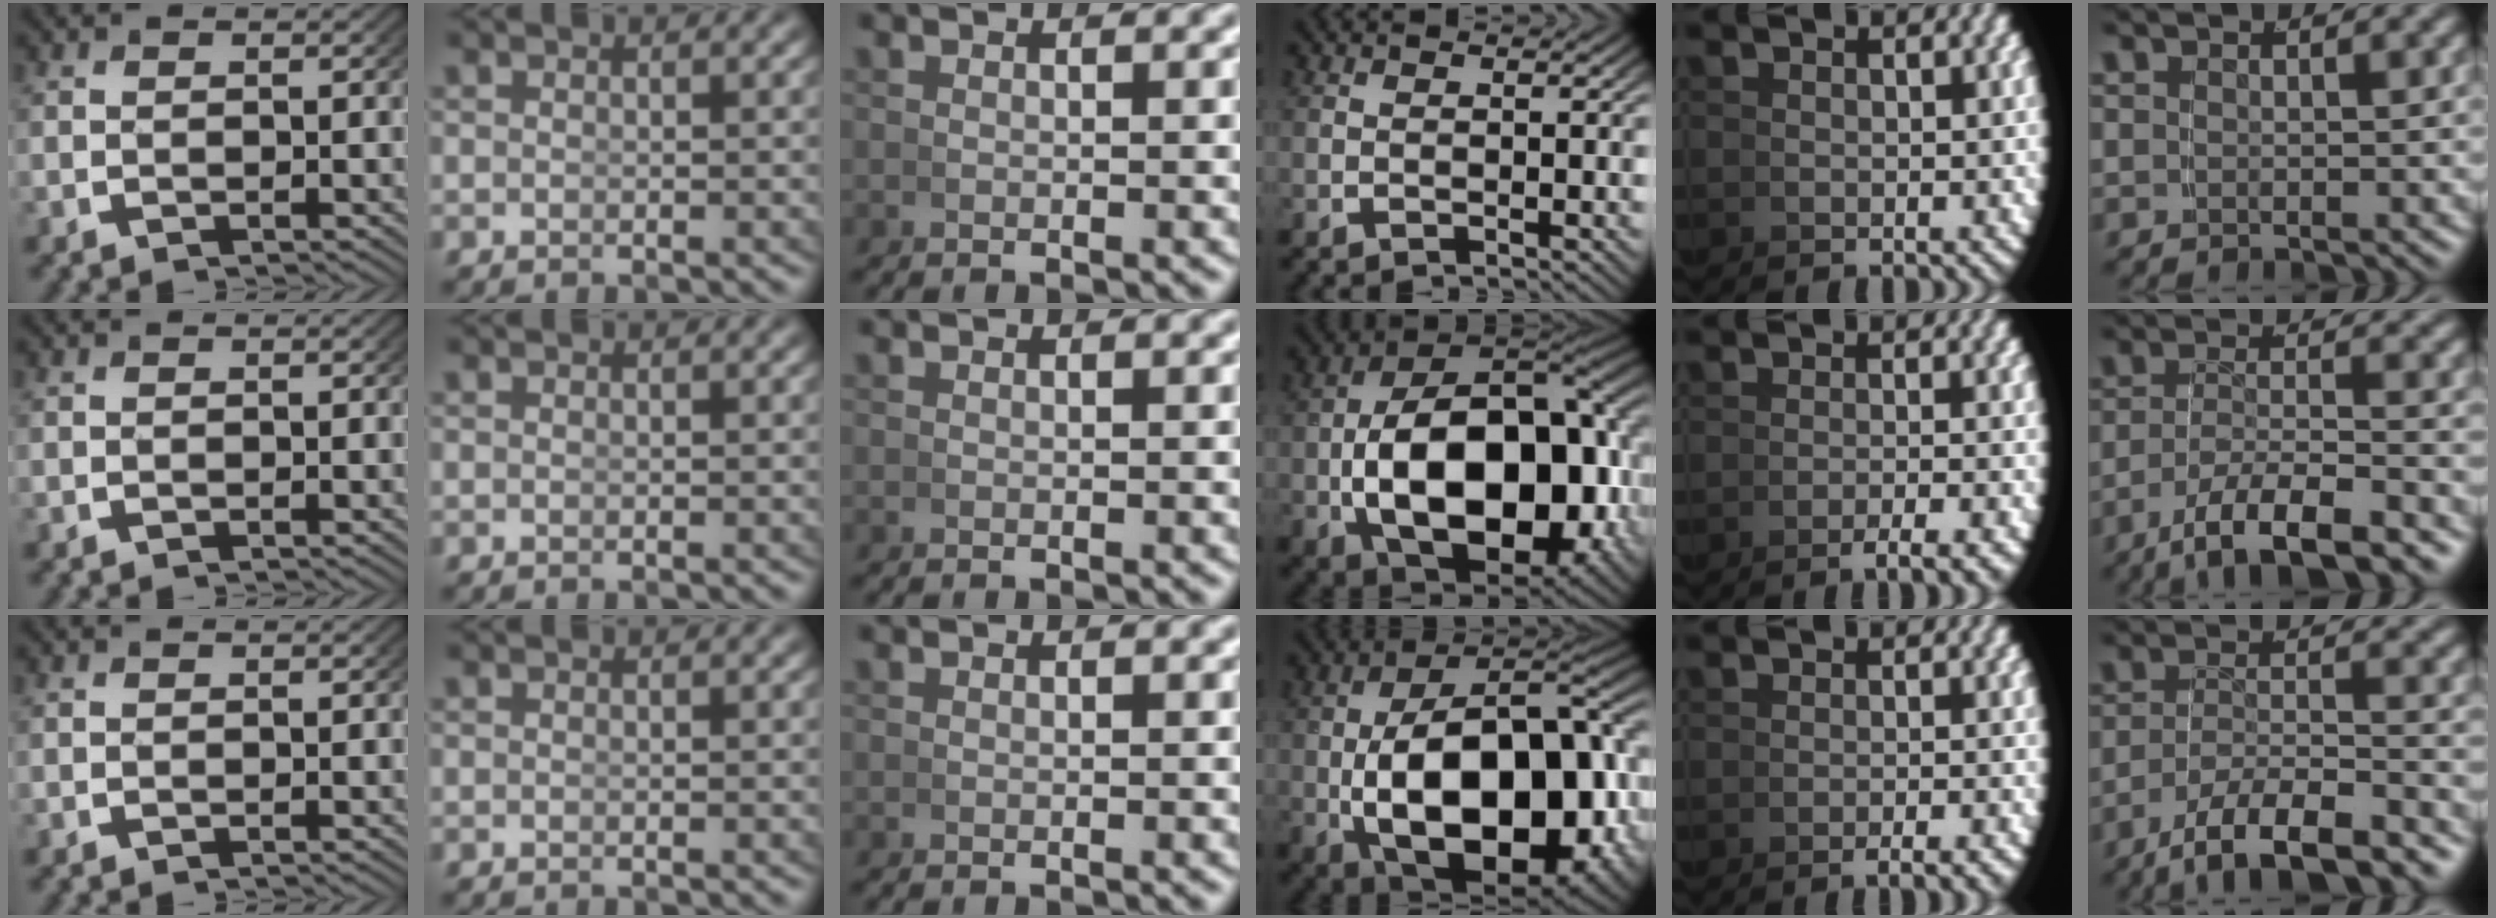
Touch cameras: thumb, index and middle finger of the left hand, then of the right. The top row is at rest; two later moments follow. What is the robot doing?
{"motion": "grasp_and_lifting", "object": "photo album"}